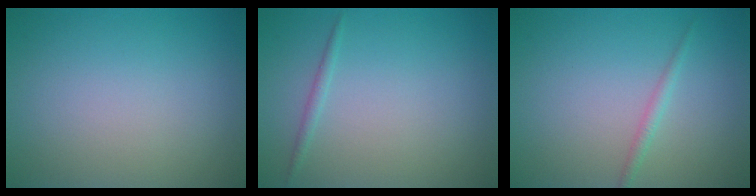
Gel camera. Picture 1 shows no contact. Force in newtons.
{"total": 0.8, "press": 0.8, "slide": 0.1}
{"total": 1.1, "press": 1.1, "slide": 0.0}